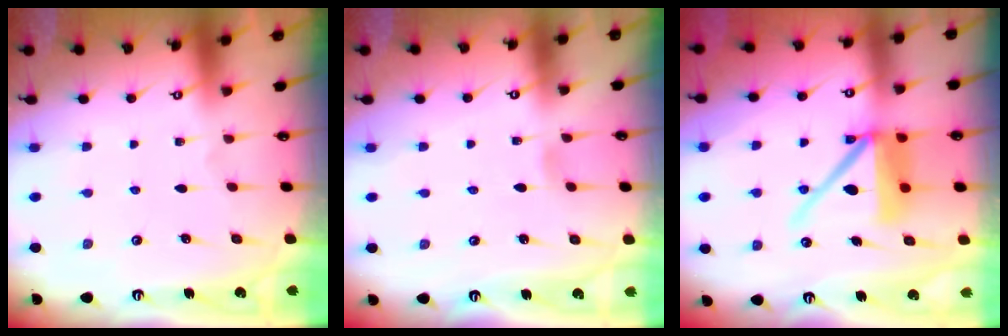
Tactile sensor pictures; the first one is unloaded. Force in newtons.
{"total": 2.7, "press": 2.7, "slide": 0.3}
{"total": 13.1, "press": 13.0, "slide": 1.8}